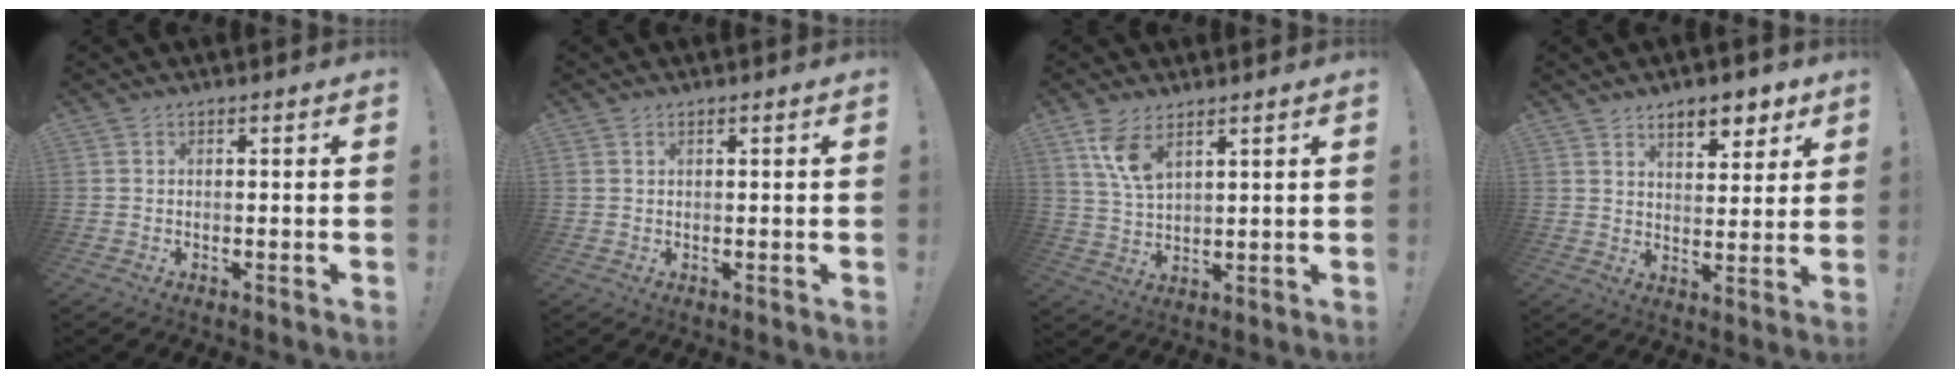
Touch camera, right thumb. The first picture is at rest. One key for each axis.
{"total": 0.8, "fx": 0.6, "fy": 0.5, "fz": 0.3, "tx": -0.013, "ty": 0.003, "tz": 0.014}
{"total": 8.0, "fx": 5.2, "fy": 3.4, "fz": 5.1, "tx": -0.095, "ty": -0.028, "tz": 0.094}
{"total": 7.9, "fx": 5.9, "fy": 3.6, "fz": 3.9, "tx": -0.043, "ty": -0.041, "tz": 0.103}